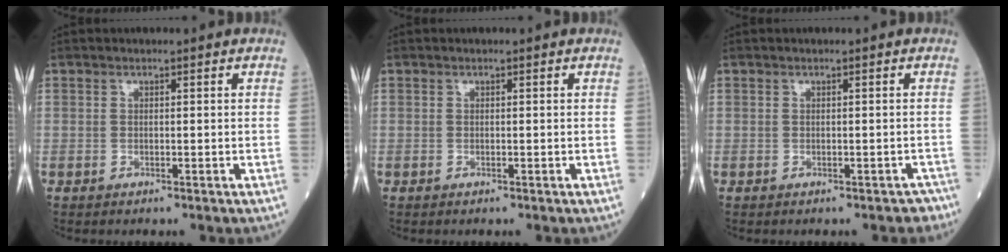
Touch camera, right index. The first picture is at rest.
{"total": 0.0}
{"total": 2.5, "force": [-2.0, 1.2, 0.9], "torque": [0.002, 0.003, -0.020]}